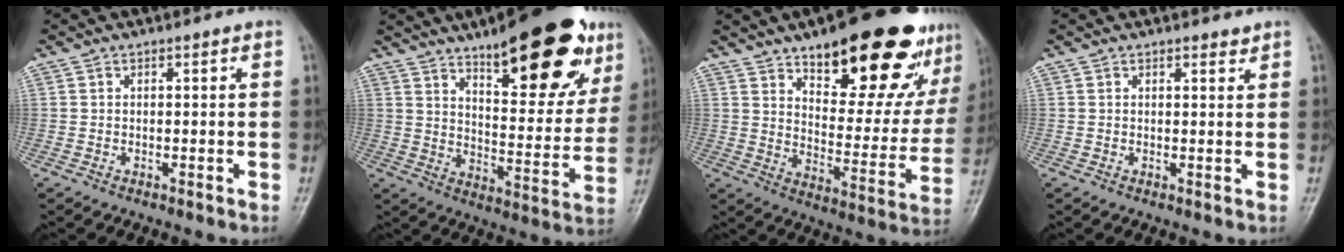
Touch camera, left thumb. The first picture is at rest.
{"total": 24.5, "force": [14.5, 8.4, 17.9], "torque": [-0.205, -0.053, 0.213]}
{"total": 26.1, "force": [16.3, 9.8, 17.9], "torque": [-0.198, -0.066, 0.236]}
{"total": 1.3, "force": [1.1, 0.4, 0.4], "torque": [-0.001, -0.009, 0.015]}